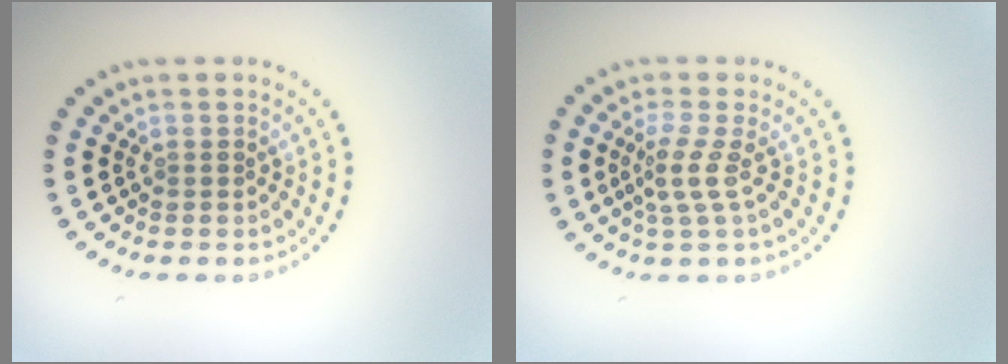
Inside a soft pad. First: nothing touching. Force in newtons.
{"total": 2.3, "press": 1.5, "slide": 1.7}